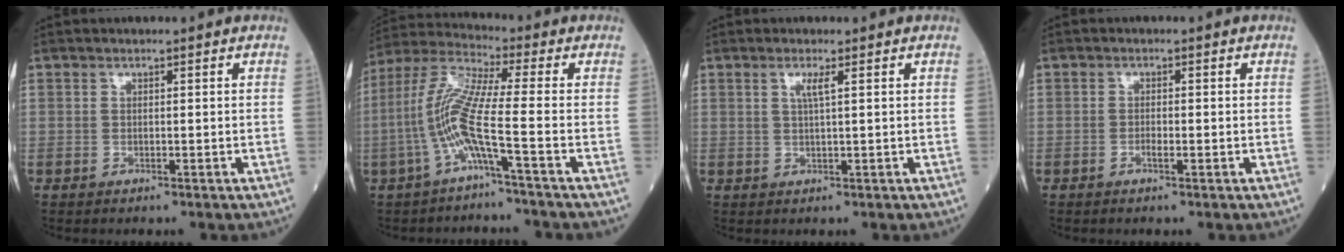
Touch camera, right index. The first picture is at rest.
{"total": 10.0, "force": [-3.2, -0.7, 9.5], "torque": [-0.213, 0.010, -0.074]}
{"total": 1.8, "force": [0.7, -0.2, 1.7], "torque": [-0.036, 0.001, 0.013]}
{"total": 1.4, "force": [-0.5, 0.2, 1.2], "torque": [-0.022, 0.001, -0.011]}